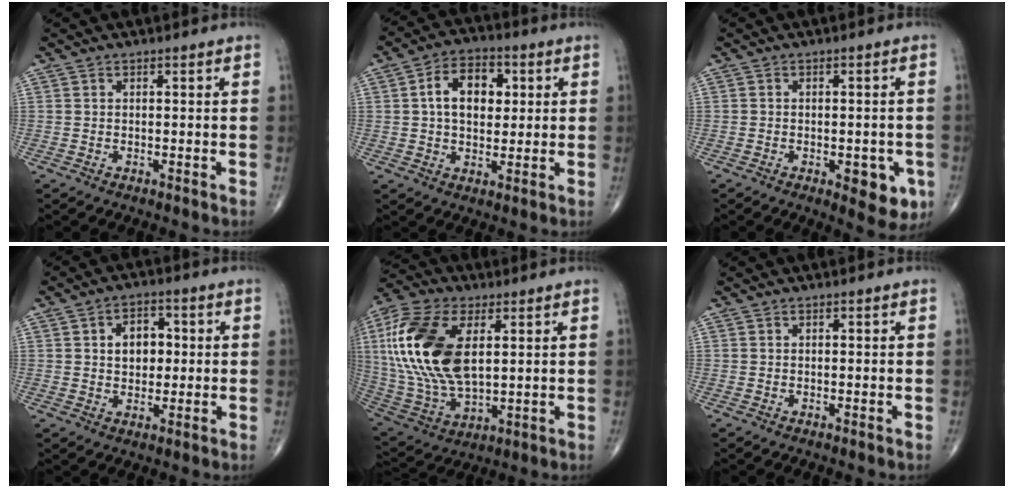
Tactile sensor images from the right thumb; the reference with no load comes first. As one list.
[{"total": 10.3, "force": [2.0, 6.8, 7.5], "torque": [-0.098, 0.009, 0.029]}, {"total": 6.9, "force": [-2.5, 3.2, 5.6], "torque": [-0.046, 0.001, -0.026]}, {"total": 6.8, "force": [1.1, 4.7, 4.7], "torque": [-0.046, 0.006, 0.014]}, {"total": 22.7, "force": [4.7, 12.1, 18.5], "torque": [-0.395, -0.014, 0.087]}, {"total": 0.0}]